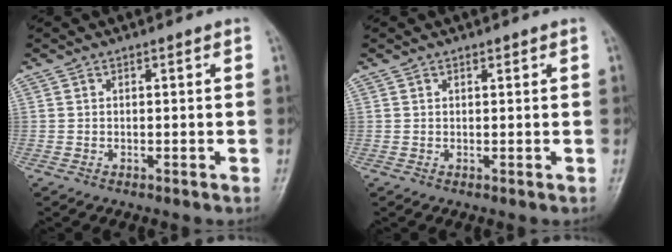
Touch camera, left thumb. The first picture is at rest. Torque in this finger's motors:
{"motor_torque": [-0.29, 0.04, 0.04, 0.07, -0.04]}